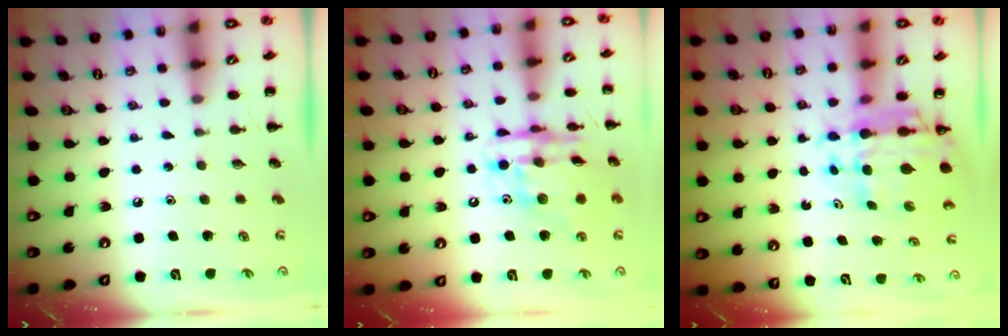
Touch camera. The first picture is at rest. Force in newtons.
{"total": 15.4, "press": 15.0, "slide": 3.5}
{"total": 9.6, "press": 9.1, "slide": 3.2}